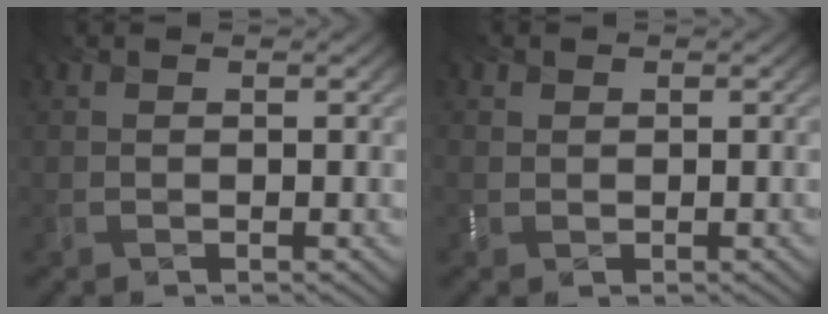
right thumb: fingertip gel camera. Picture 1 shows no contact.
{"total": 0.8, "force": [-0.1, 0.2, -0.7], "torque": [-0.013, -0.006, 0.025]}